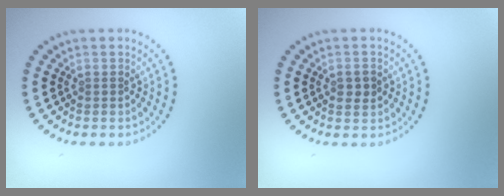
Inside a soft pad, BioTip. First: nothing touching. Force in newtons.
{"total": 1.6, "press": 1.6, "slide": 0.1}